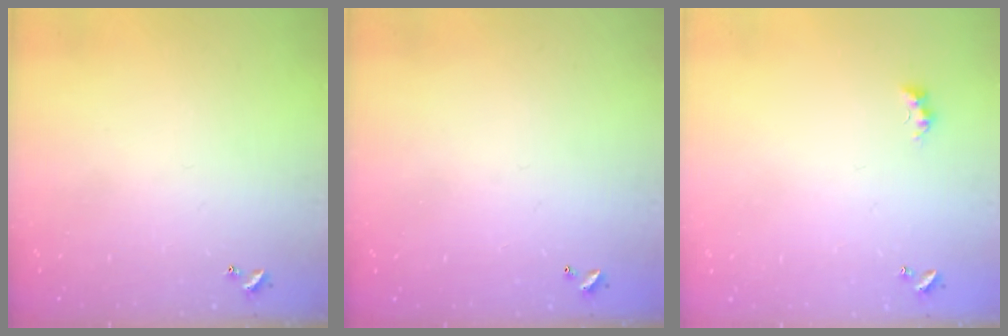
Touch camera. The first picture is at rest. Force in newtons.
{"total": 2.8, "press": 2.8, "slide": 0.1}
{"total": 2.7, "press": 2.6, "slide": 0.6}